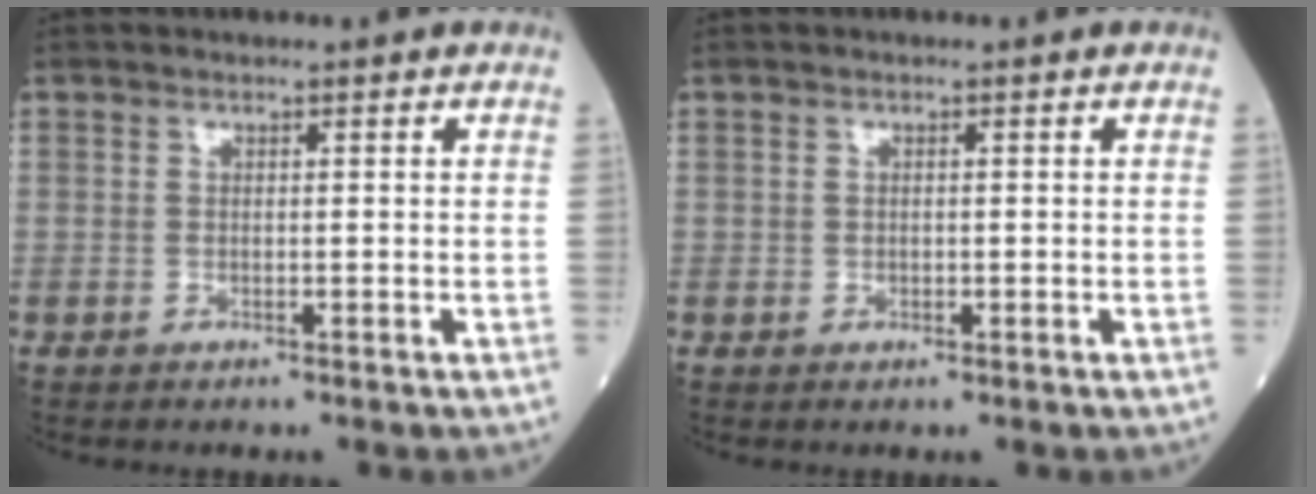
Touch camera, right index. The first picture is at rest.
{"total": 0.0}